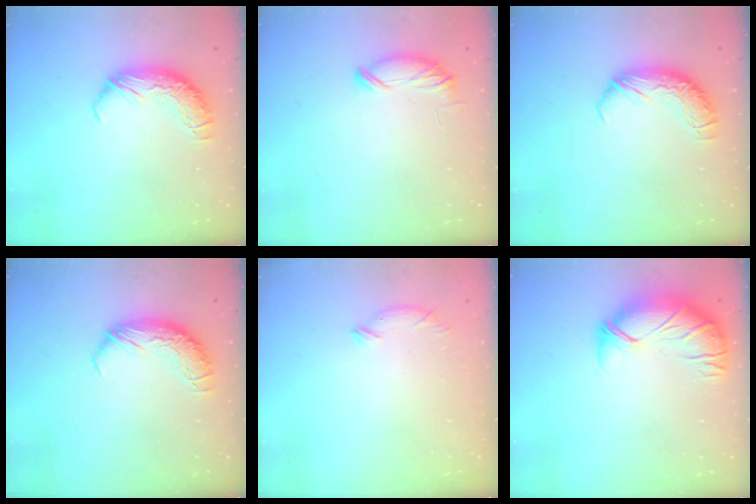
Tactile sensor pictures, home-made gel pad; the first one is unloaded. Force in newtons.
{"total": 6.7, "press": 6.7, "slide": 0.3}
{"total": 0.0}
{"total": 0.0}
{"total": 5.0, "press": 5.0, "slide": 0.7}
{"total": 2.5, "press": 0.5, "slide": 2.5}